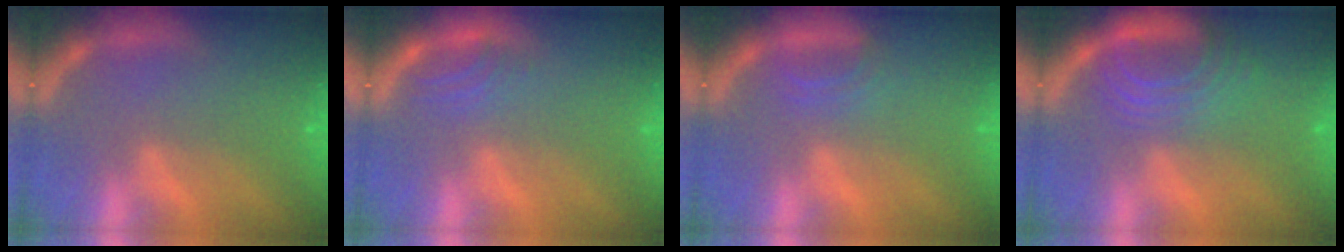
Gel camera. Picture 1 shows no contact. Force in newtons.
{"total": 2.0}
{"total": 1.9}
{"total": 7.0}